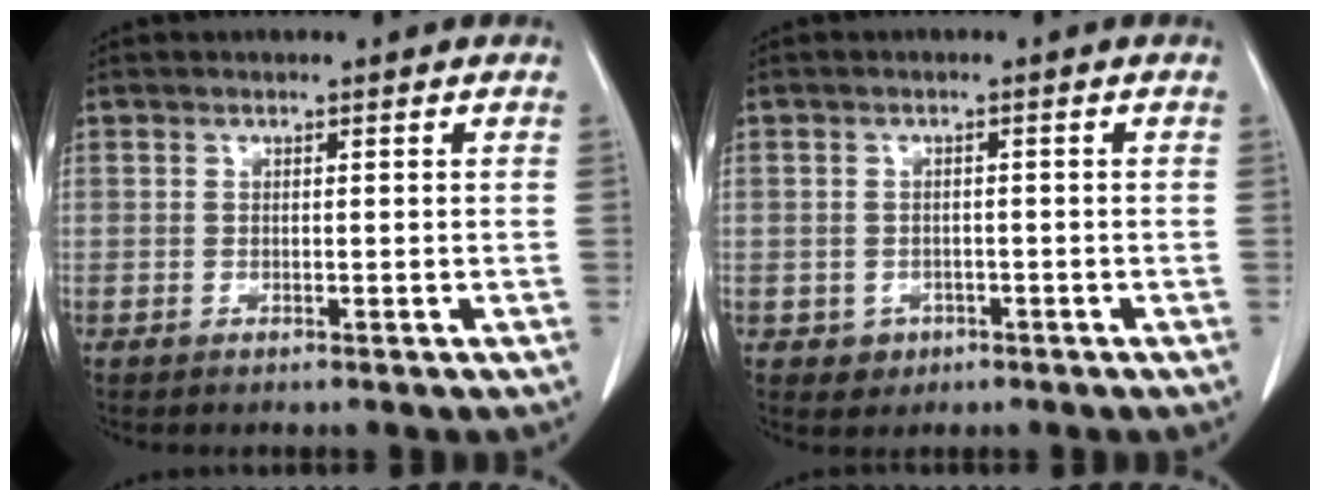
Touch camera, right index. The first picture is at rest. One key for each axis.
{"total": 2.7, "fx": -1.0, "fy": 2.5, "fz": 0.4, "tx": 0.002, "ty": 0.010, "tz": -0.009}